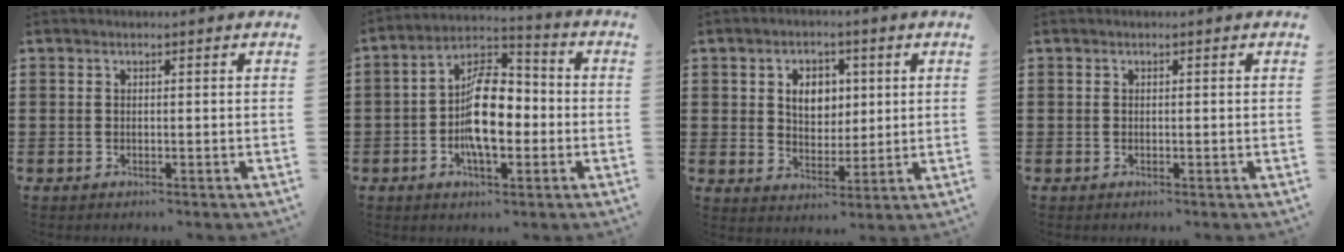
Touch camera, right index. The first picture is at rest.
{"total": 10.7, "force": [-1.9, 5.0, 9.3], "torque": [-0.185, 0.002, -0.039]}
{"total": 5.4, "force": [1.4, 4.1, 3.2], "torque": [-0.064, 0.009, 0.017]}
{"total": 0.0}